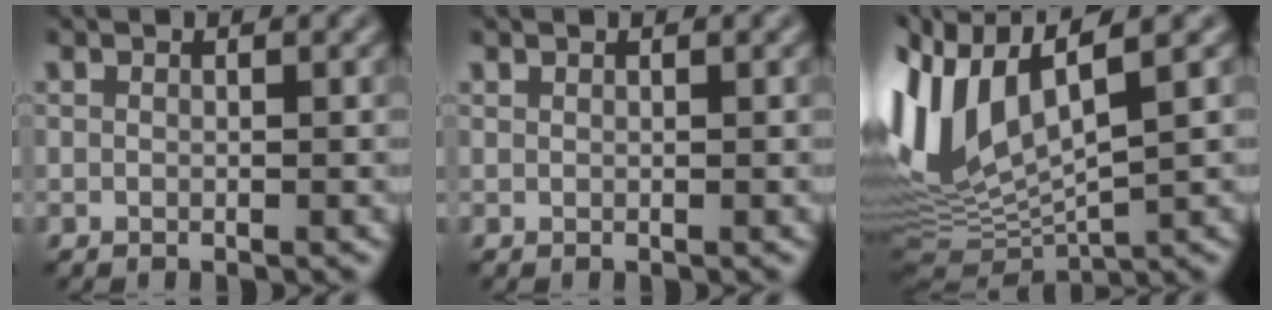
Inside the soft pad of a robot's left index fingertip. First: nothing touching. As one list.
[{"total": 0.0}, {"total": 10.4, "force": [2.2, 4.8, 9.0], "torque": [-0.215, -0.001, 0.055]}]